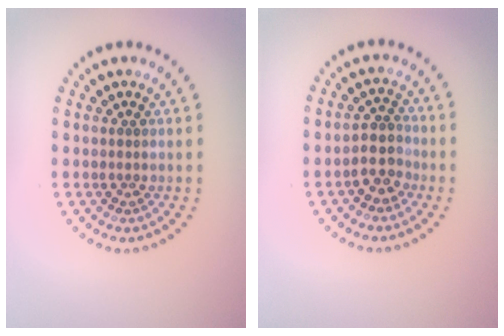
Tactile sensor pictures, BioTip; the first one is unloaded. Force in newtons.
{"total": 2.6, "press": 2.3, "slide": 1.3}